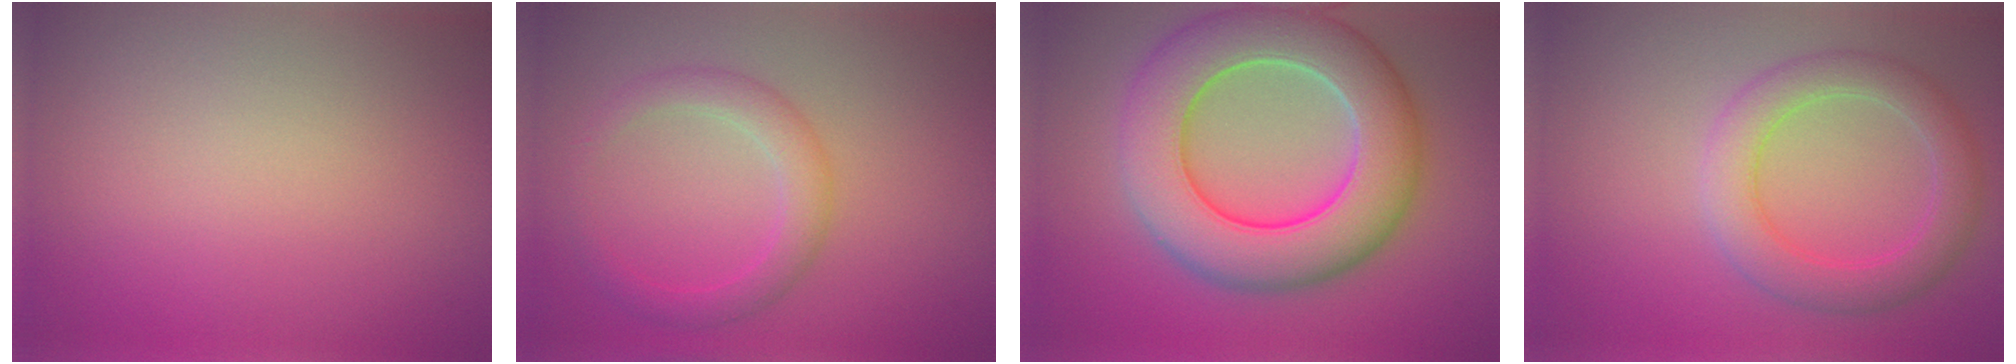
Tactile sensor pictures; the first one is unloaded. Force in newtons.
{"total": 2.9, "press": 2.8, "slide": 0.2}
{"total": 10.6, "press": 10.6, "slide": 0.5}
{"total": 4.4, "press": 4.4, "slide": 0.2}